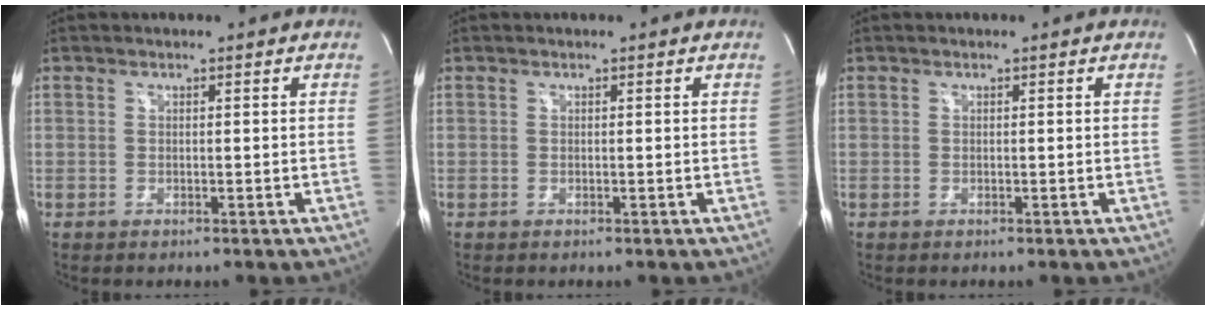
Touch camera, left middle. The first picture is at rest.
{"total": 0.0}
{"total": 0.0}